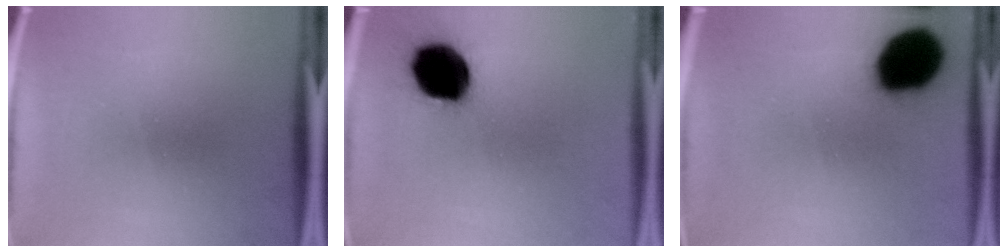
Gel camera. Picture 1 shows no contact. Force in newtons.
{"total": 17.9}
{"total": 18.9}